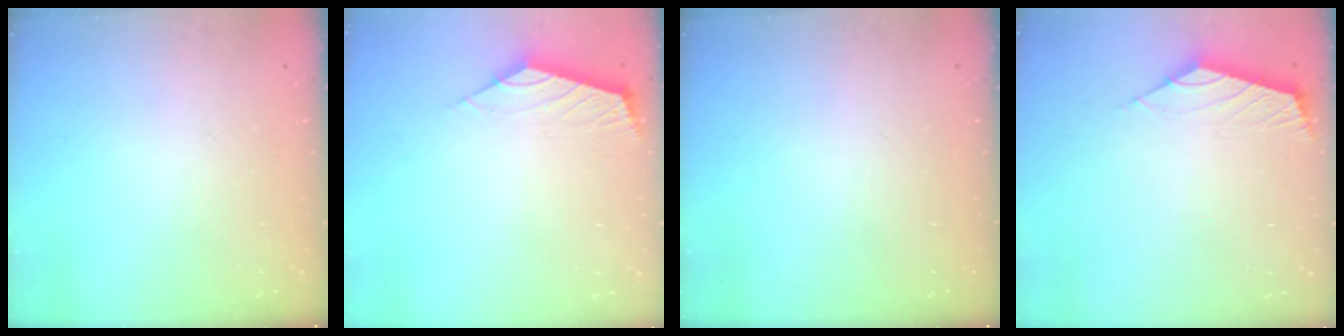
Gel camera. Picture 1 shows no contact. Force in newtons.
{"total": 2.5, "press": 2.4, "slide": 0.6}
{"total": 0.0}
{"total": 2.6, "press": 2.5, "slide": 0.6}